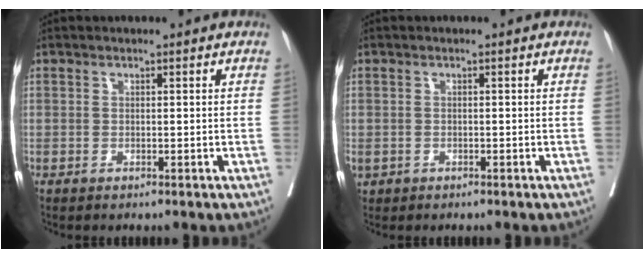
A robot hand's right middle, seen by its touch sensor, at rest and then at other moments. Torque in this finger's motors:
{"motor_torque": [1.09, -1.05, 1.02, 0.21]}